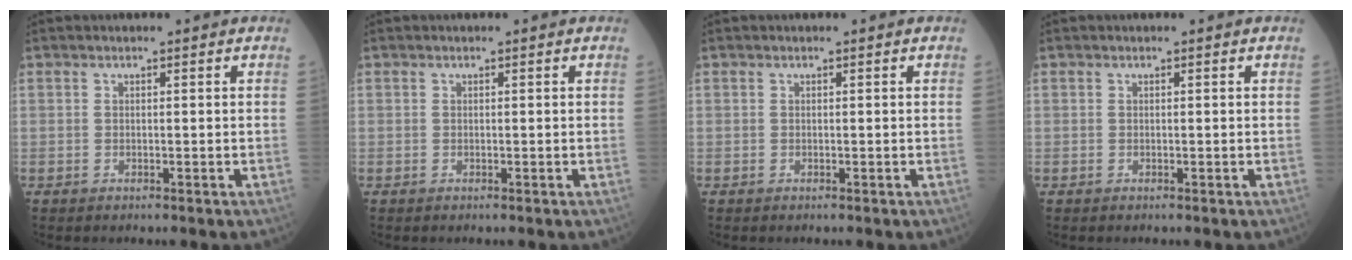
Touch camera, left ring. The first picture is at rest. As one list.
[{"total": 0.0}, {"total": 0.0}, {"total": 0.0}]